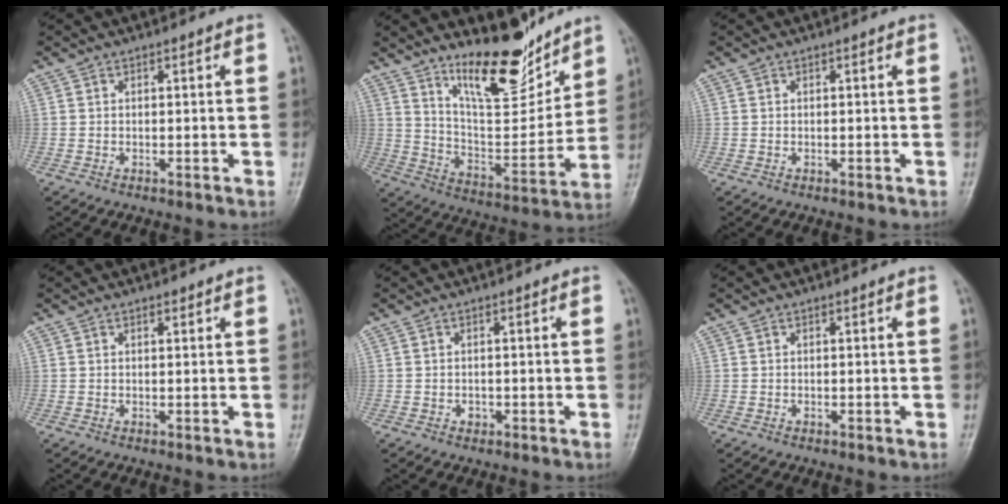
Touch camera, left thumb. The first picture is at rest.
{"total": 15.0, "force": [11.9, 4.4, 8.0], "torque": [-0.091, -0.094, 0.210]}
{"total": 0.0}
{"total": 0.8, "force": [0.6, 0.3, 0.4], "torque": [-0.006, -0.004, 0.008]}
{"total": 0.9, "force": [-0.2, 0.8, 0.4], "torque": [-0.002, 0.001, -0.002]}
{"total": 0.0}